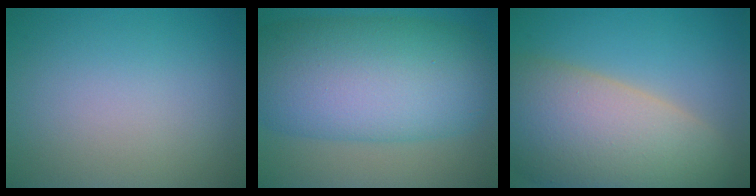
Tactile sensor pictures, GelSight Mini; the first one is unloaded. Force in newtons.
{"total": 13.7, "press": 13.7, "slide": 0.2}
{"total": 13.8, "press": 13.7, "slide": 1.2}